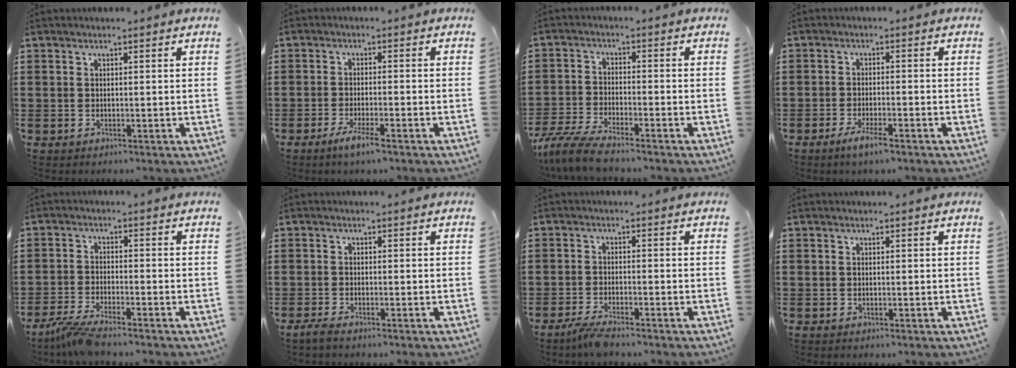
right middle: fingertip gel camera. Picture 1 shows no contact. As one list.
[{"total": 3.5, "force": [-2.4, 0.2, 2.5], "torque": [-0.047, -0.002, -0.043]}, {"total": 5.6, "force": [-5.1, 0.6, 2.3], "torque": [-0.066, -0.008, -0.104]}, {"total": 3.6, "force": [-2.4, 0.5, 2.6], "torque": [-0.047, 0.000, -0.043]}, {"total": 4.4, "force": [-3.9, 0.0, 2.1], "torque": [-0.055, -0.014, -0.078]}, {"total": 1.5, "force": [-1.4, 0.2, 0.6], "torque": [-0.013, 0.004, -0.027]}, {"total": 3.0, "force": [-2.6, 0.0, 1.5], "torque": [-0.040, -0.005, -0.052]}, {"total": 0.0}]